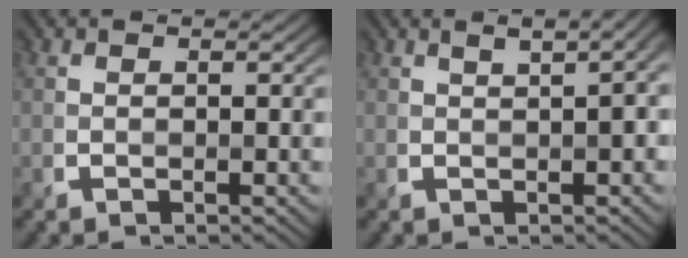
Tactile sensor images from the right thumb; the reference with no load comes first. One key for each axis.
{"total": 3.9, "fx": 1.2, "fy": 1.4, "fz": 3.5, "tx": -0.034, "ty": 0.019, "tz": 0.012}